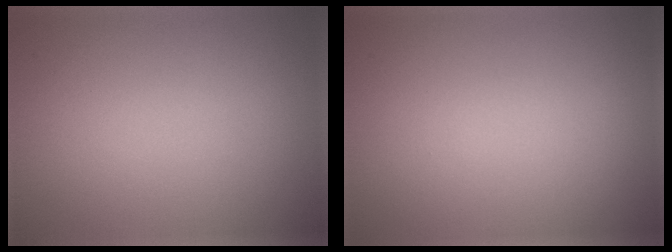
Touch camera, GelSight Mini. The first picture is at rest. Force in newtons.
{"total": 0.0}